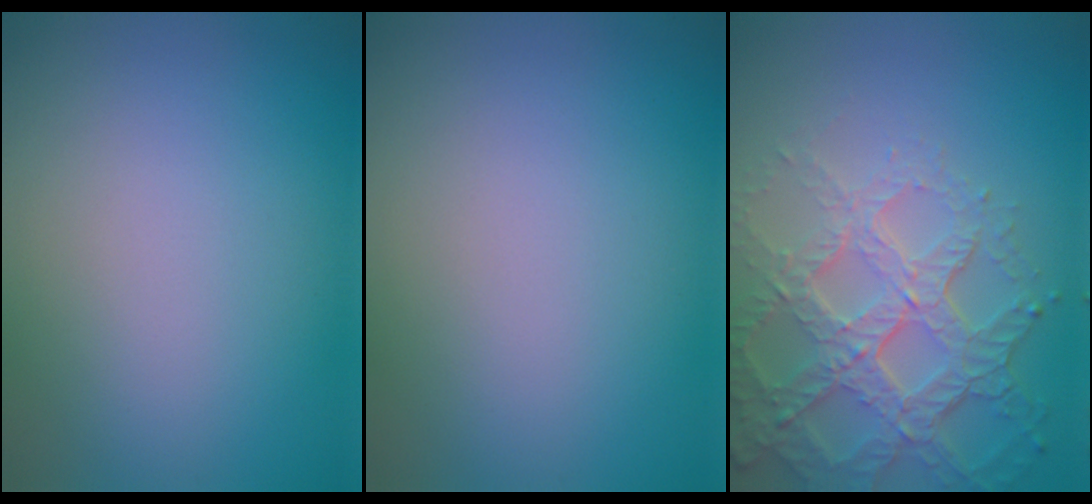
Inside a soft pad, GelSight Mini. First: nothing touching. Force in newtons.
{"total": 0.0}
{"total": 6.9, "press": 5.0, "slide": 4.9}